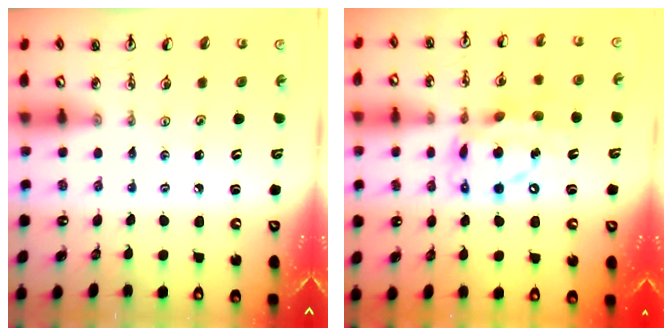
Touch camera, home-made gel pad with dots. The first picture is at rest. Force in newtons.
{"total": 15.8, "press": 15.7, "slide": 1.2}